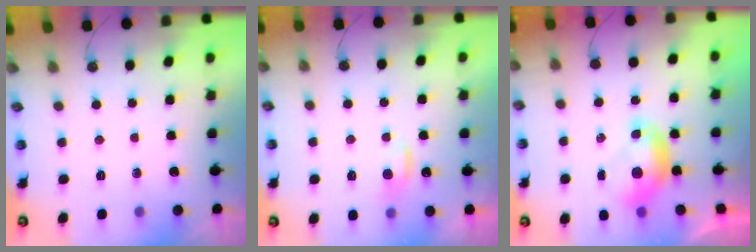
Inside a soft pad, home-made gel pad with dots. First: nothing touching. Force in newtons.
{"total": 0.6, "press": 0.1, "slide": 0.6}
{"total": 0.0}